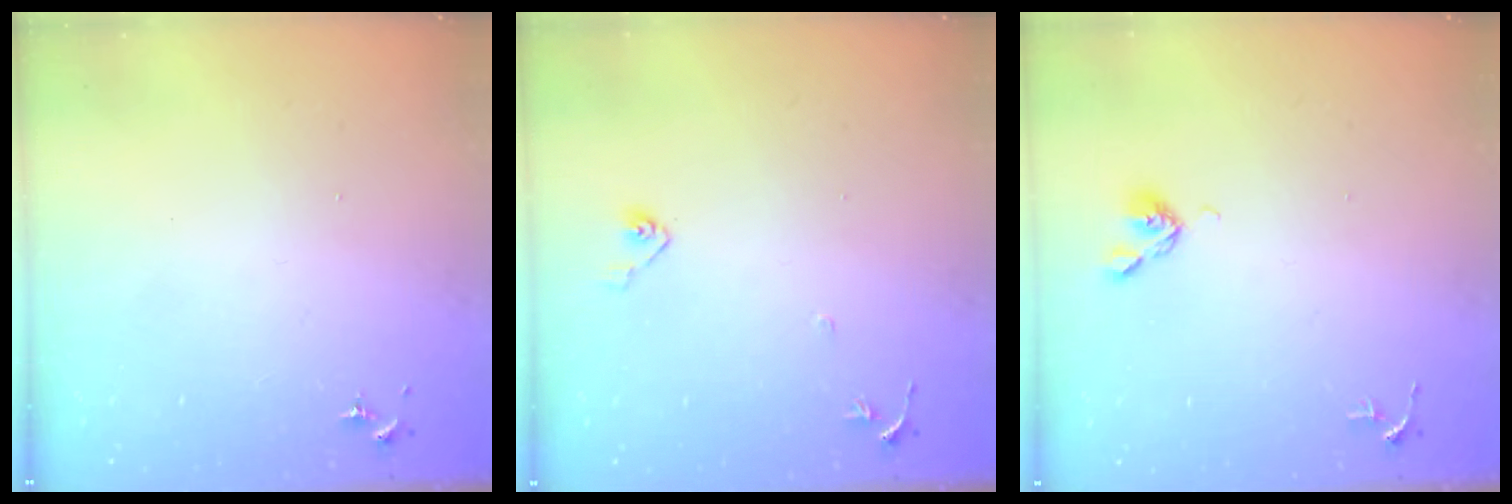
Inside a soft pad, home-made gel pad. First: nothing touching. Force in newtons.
{"total": 4.8, "press": 4.7, "slide": 1.0}
{"total": 5.2, "press": 5.1, "slide": 0.9}